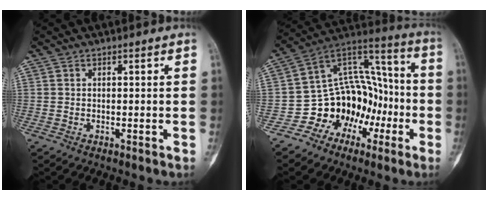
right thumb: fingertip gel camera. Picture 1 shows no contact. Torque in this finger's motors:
{"motor_torque": [0.20, 0.13, 0.79, -0.93, 0.08]}